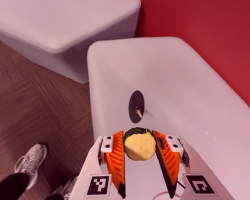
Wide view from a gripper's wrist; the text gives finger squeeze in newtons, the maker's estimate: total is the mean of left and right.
{"total": 10.7, "left": 11.2, "right": 10.2}